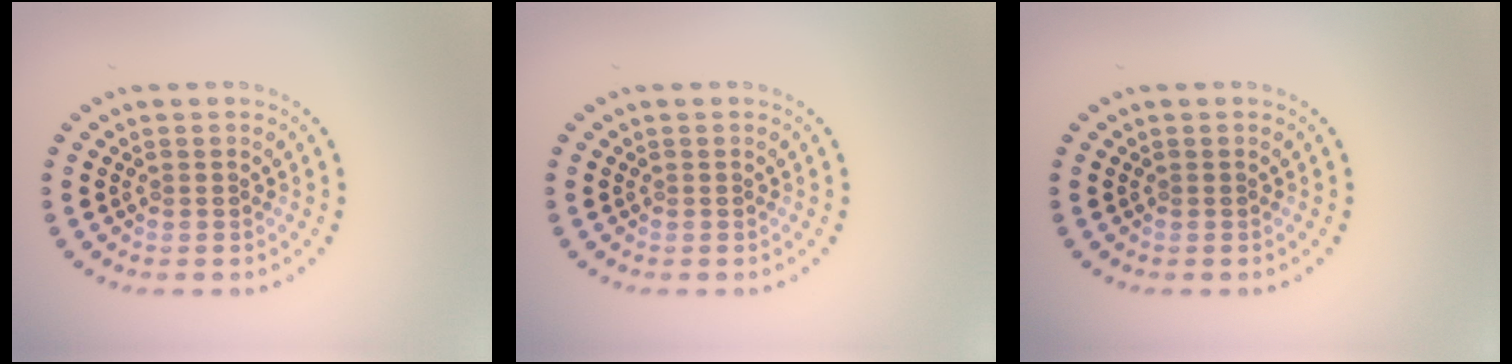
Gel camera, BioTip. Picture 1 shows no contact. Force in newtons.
{"total": 0.0}
{"total": 0.0}